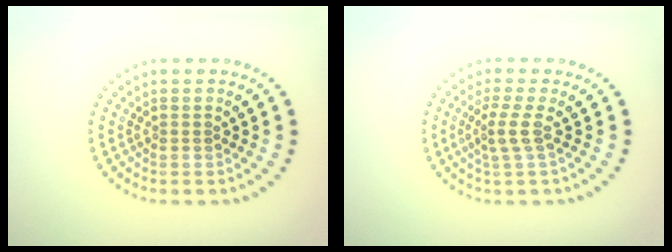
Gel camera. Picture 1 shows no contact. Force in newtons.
{"total": 2.2, "press": 1.5, "slide": 1.6}